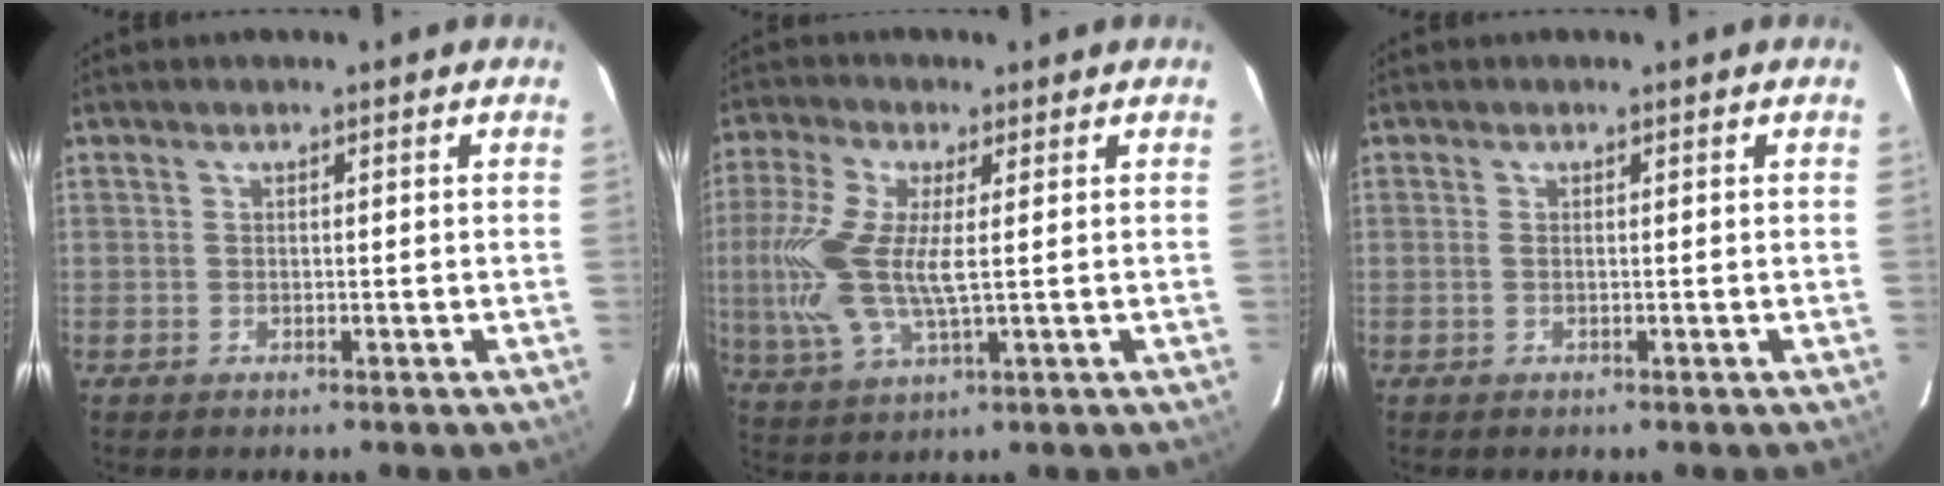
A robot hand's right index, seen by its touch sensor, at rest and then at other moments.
{"total": 13.6, "force": [0.7, 5.1, 12.6], "torque": [-0.274, -0.003, 0.015]}
{"total": 0.6, "force": [0.0, 0.1, 0.6], "torque": [-0.013, 0.000, -0.001]}